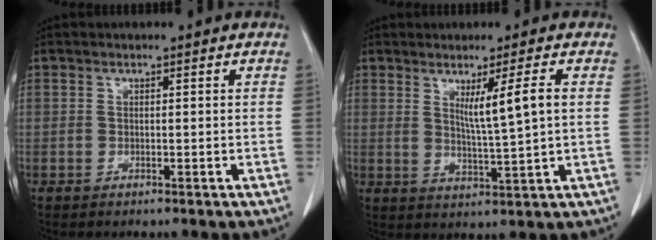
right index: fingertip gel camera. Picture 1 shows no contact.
{"total": 5.9, "force": [1.6, -0.9, 5.6], "torque": [-0.094, -0.015, 0.031]}